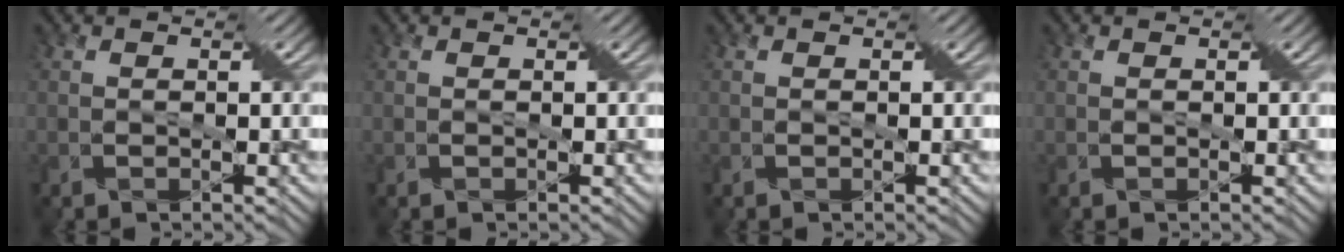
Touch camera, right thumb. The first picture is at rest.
{"total": 0.0}
{"total": 0.0}
{"total": 0.0}